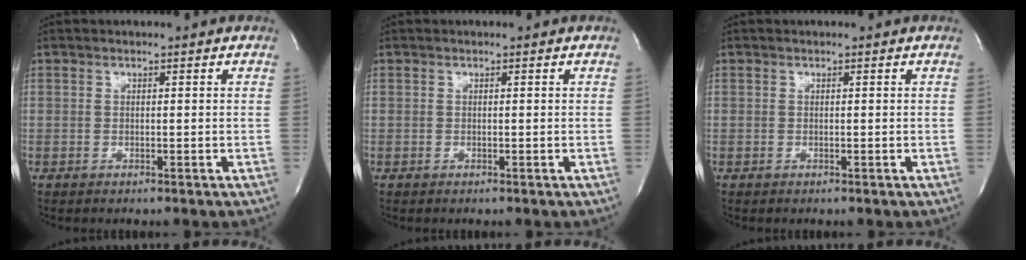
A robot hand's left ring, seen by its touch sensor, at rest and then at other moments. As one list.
[{"total": 0.0}, {"total": 0.0}]